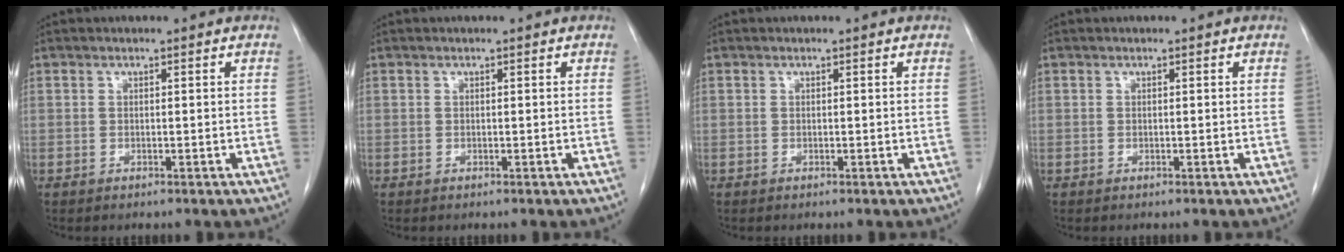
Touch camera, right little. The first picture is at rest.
{"total": 0.0}
{"total": 0.0}
{"total": 0.0}